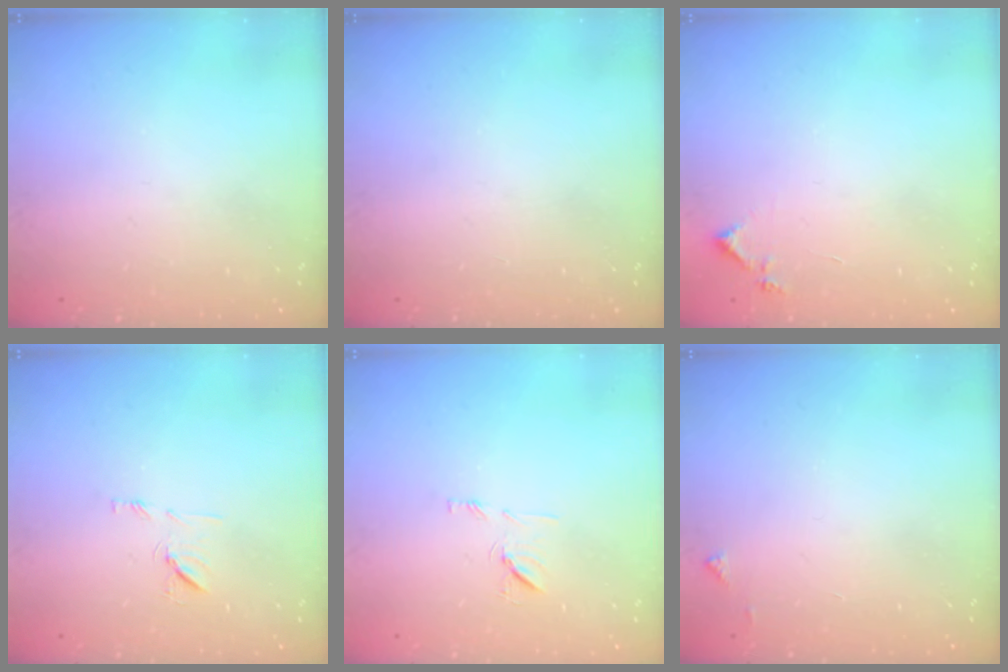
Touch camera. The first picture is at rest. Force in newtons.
{"total": 0.0}
{"total": 4.9, "press": 4.8, "slide": 0.5}
{"total": 7.5, "press": 7.4, "slide": 0.6}
{"total": 7.5, "press": 7.4, "slide": 0.6}
{"total": 3.8, "press": 3.7, "slide": 0.6}